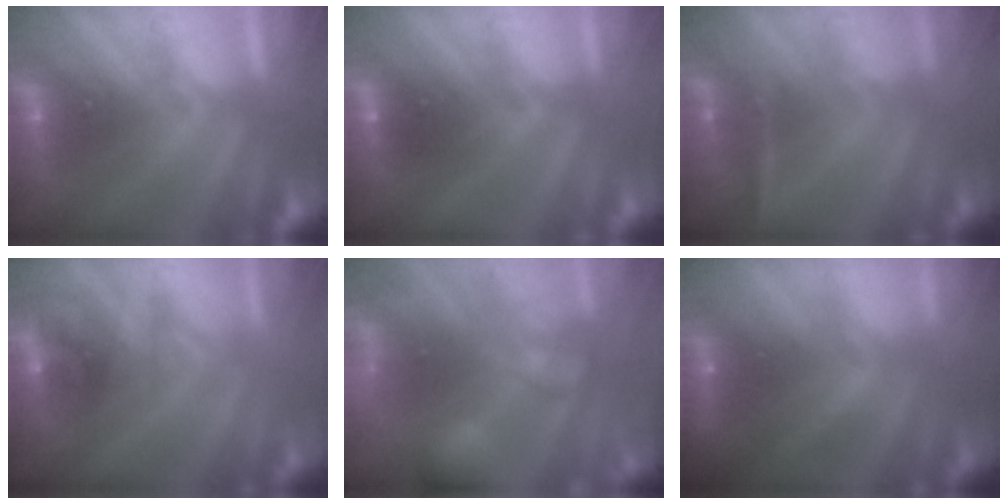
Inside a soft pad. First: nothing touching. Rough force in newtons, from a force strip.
{"total": 2.7}
{"total": 2.4}
{"total": 1.6}
{"total": 6.6}
{"total": 7.8}